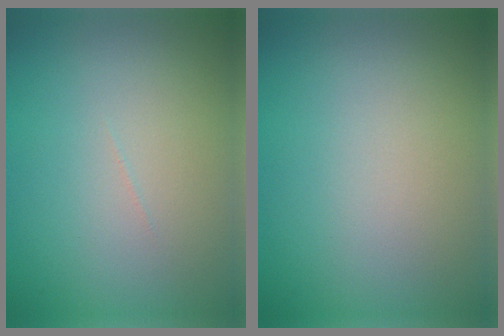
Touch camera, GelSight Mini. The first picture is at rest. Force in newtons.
{"total": 0.0}